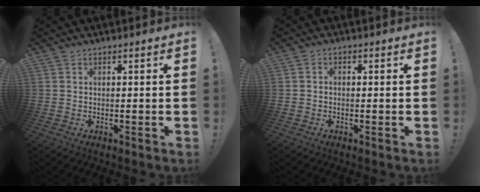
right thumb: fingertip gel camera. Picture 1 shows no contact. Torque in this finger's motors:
{"motor_torque": [-0.16, 0.08, -0.26, 0.01, -0.04]}